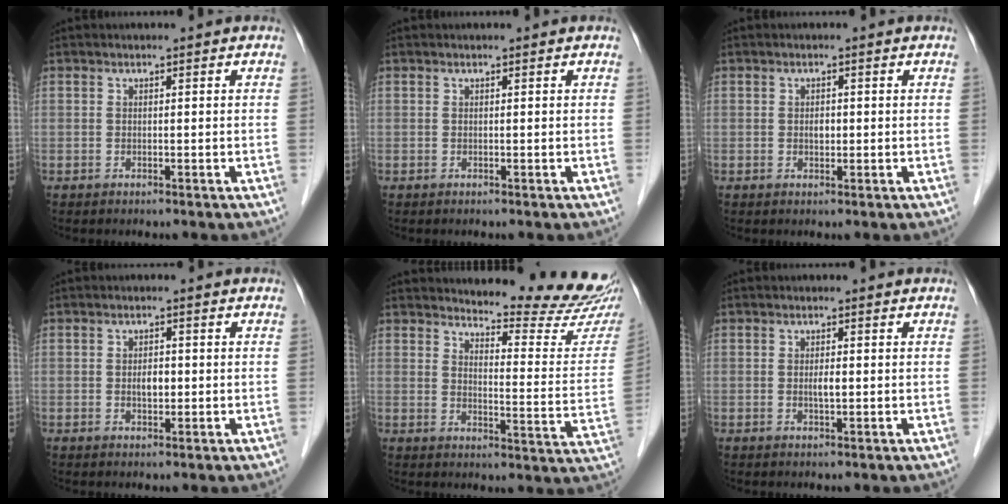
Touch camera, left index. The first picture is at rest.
{"total": 0.0}
{"total": 1.2, "force": [0.0, 0.8, 0.9], "torque": [-0.015, 0.000, -0.001]}
{"total": 2.1, "force": [-0.1, 1.1, 1.7], "torque": [-0.030, 0.000, -0.002]}
{"total": 15.5, "force": [15.0, 0.3, 4.1], "torque": [-0.053, -0.104, 0.170]}
{"total": 1.4, "force": [0.0, 0.3, 1.4], "torque": [-0.025, -0.002, -0.001]}